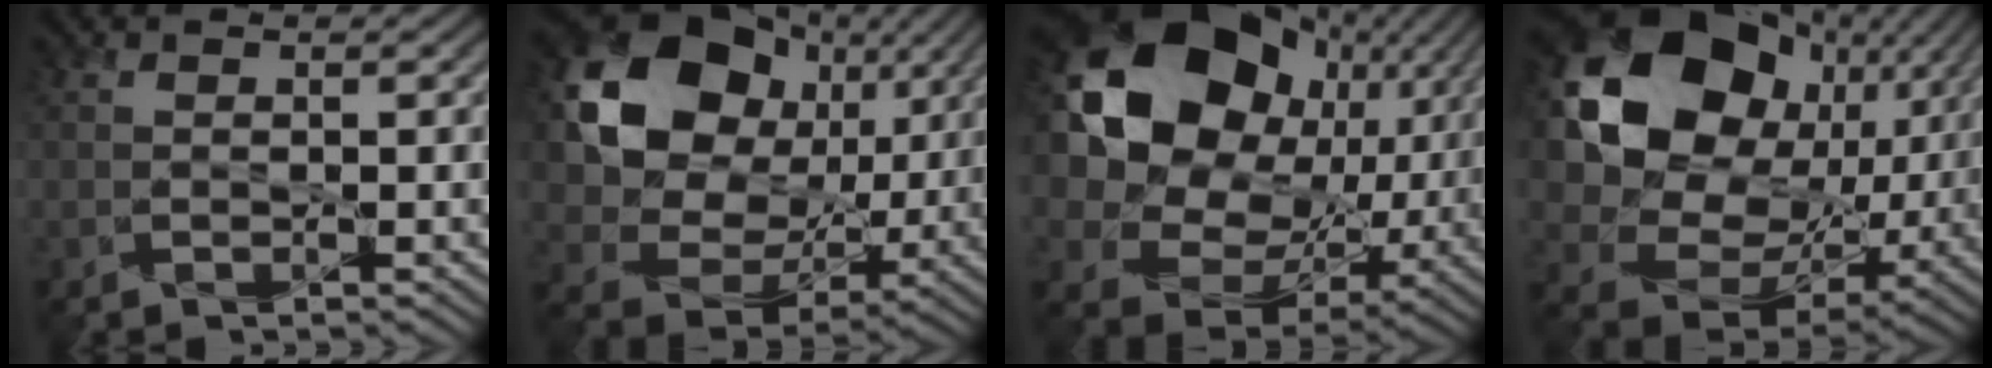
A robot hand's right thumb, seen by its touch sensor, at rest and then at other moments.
{"total": 15.7, "force": [5.0, 12.5, 8.0], "torque": [-0.178, 0.016, 0.094]}
{"total": 21.8, "force": [6.0, 17.2, 11.9], "torque": [-0.296, 0.009, 0.131]}
{"total": 19.8, "force": [5.2, 15.6, 10.9], "torque": [-0.258, -0.001, 0.113]}